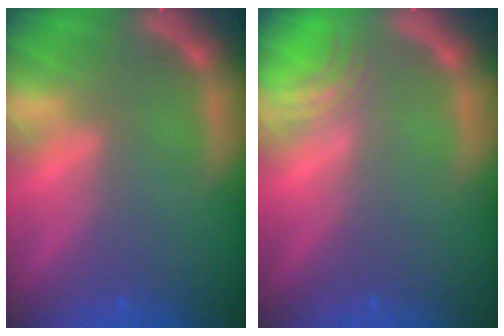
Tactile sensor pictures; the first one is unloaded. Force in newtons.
{"total": 2.5}